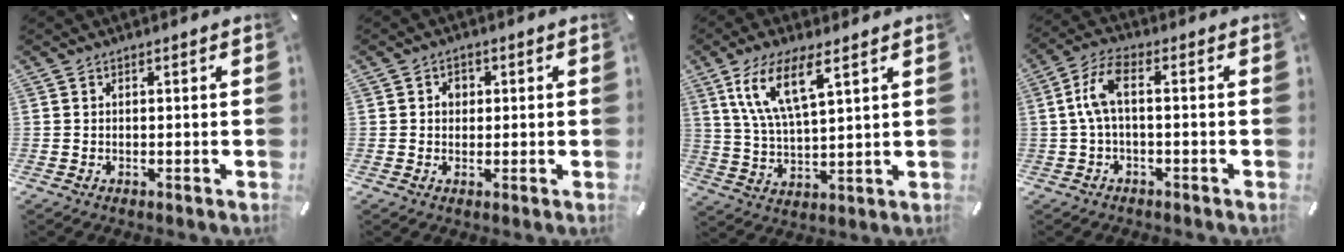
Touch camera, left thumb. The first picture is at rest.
{"total": 2.1, "force": [0.0, 2.0, 0.8], "torque": [-0.002, 0.002, -0.008]}
{"total": 11.4, "force": [6.5, 3.6, 8.6], "torque": [-0.195, -0.009, 0.115]}
{"total": 6.5, "force": [0.0, 2.5, 6.0], "torque": [-0.130, 0.005, -0.005]}